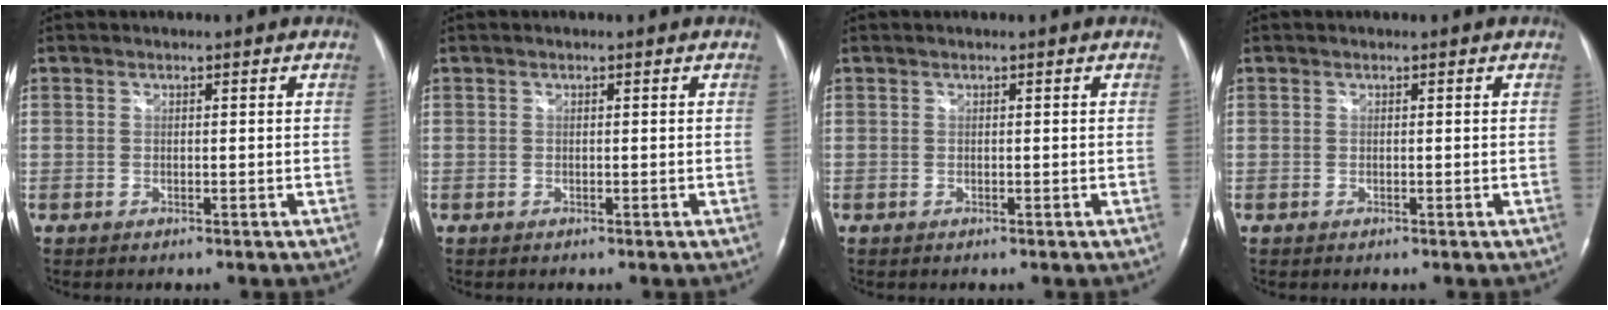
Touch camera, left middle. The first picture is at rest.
{"total": 0.0}
{"total": 0.0}
{"total": 0.0}